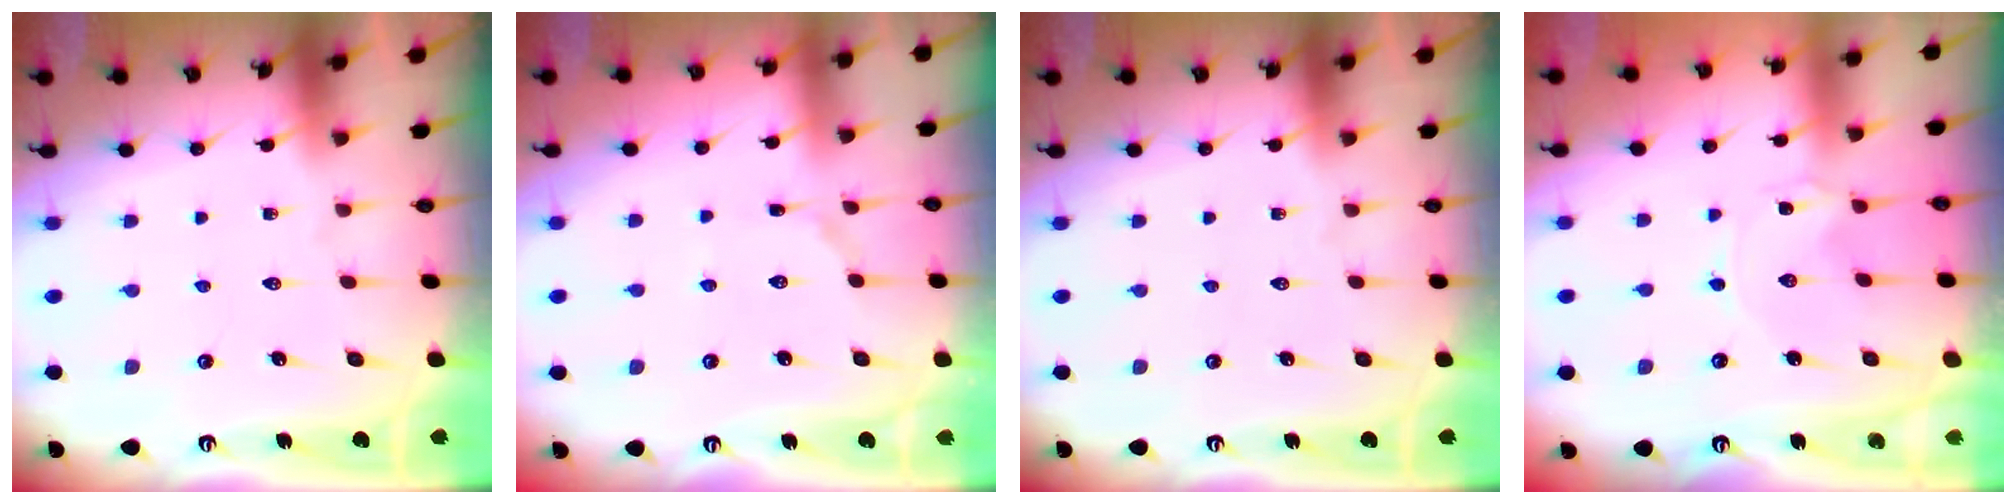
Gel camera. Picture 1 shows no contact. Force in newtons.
{"total": 2.9, "press": 2.9, "slide": 0.3}
{"total": 0.0}
{"total": 0.0}